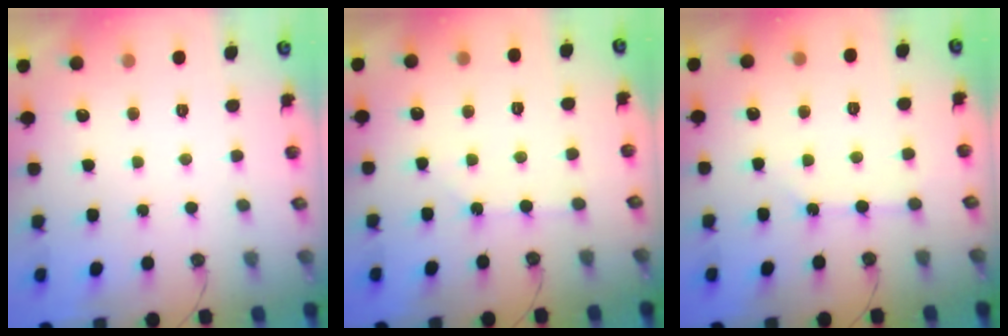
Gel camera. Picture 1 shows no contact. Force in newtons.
{"total": 3.4, "press": 3.4, "slide": 0.5}
{"total": 2.8, "press": 2.7, "slide": 0.4}